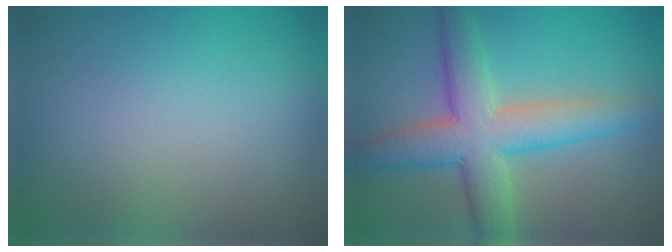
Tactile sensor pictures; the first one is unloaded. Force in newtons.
{"total": 7.0, "press": 7.0, "slide": 0.0}